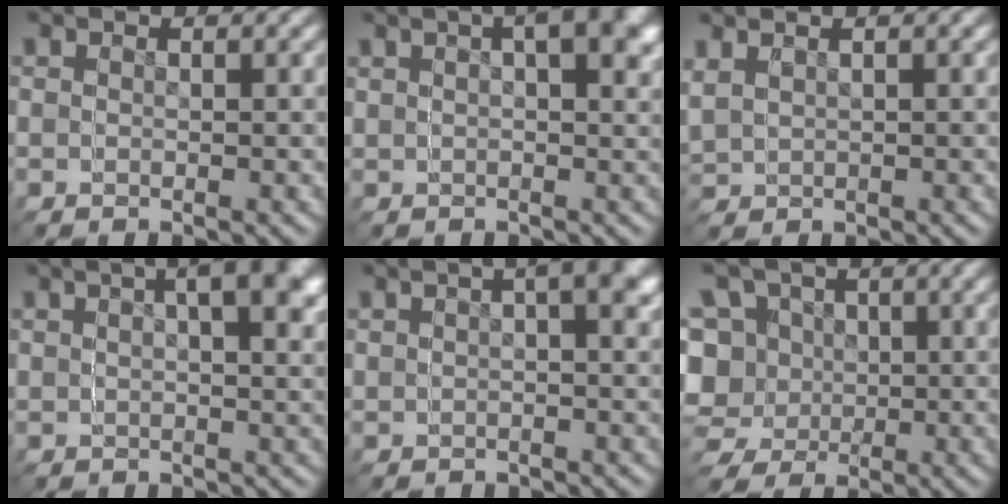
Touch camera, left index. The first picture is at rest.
{"total": 3.6, "force": [1.2, 1.4, 3.1], "torque": [-0.036, 0.014, 0.015]}
{"total": 1.7, "force": [0.4, 1.6, 0.4], "torque": [-0.026, -0.004, 0.015]}
{"total": 3.7, "force": [1.3, 1.1, 3.3], "torque": [-0.036, 0.020, 0.016]}
{"total": 3.2, "force": [0.6, 1.0, 3.0], "torque": [-0.047, 0.009, 0.009]}
{"total": 13.2, "force": [-0.3, 12.3, 4.8], "torque": [-0.127, -0.059, 0.007]}